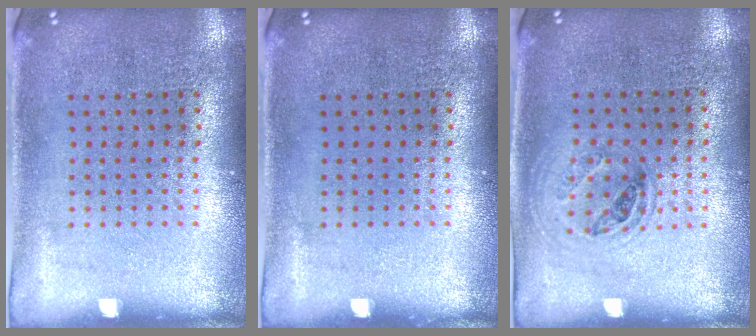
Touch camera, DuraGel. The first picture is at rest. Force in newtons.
{"total": 0.0}
{"total": 1.0, "press": 0.9, "slide": 0.3}